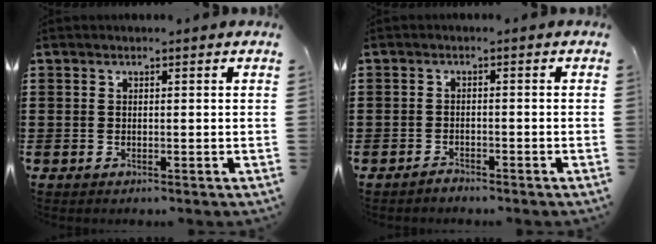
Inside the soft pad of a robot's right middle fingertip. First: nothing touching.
{"total": 1.5, "force": [-1.4, 0.3, 0.1], "torque": [-0.006, 0.004, -0.031]}